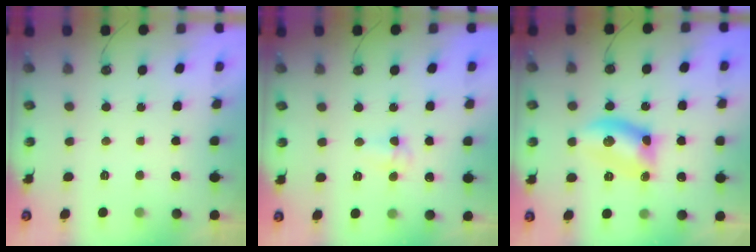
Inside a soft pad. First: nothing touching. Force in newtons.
{"total": 5.8, "press": 5.6, "slide": 1.4}
{"total": 10.4, "press": 10.3, "slide": 0.7}